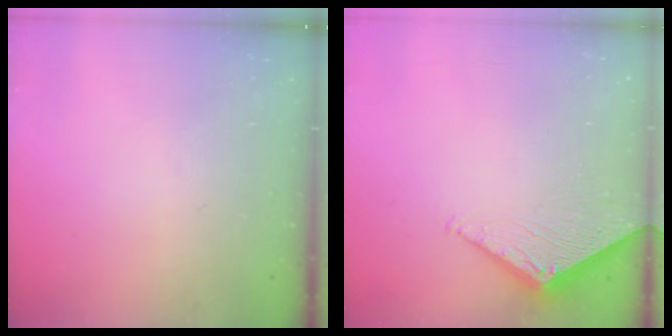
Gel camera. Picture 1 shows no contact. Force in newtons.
{"total": 2.8, "press": 2.8, "slide": 0.3}